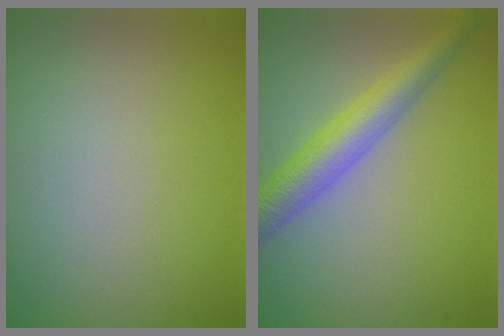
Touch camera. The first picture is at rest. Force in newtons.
{"total": 5.0, "press": 5.0, "slide": 0.1}